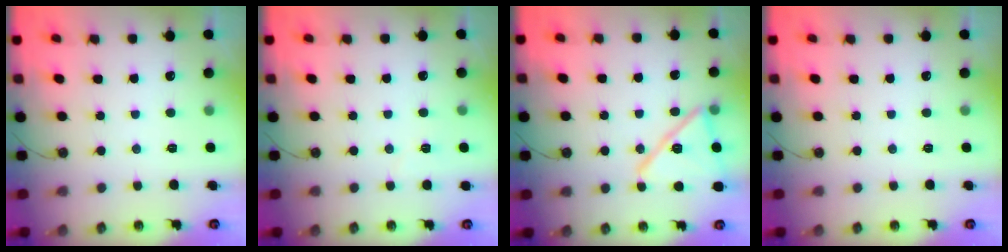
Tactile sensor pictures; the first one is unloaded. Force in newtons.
{"total": 3.5, "press": 3.1, "slide": 1.8}
{"total": 15.8, "press": 15.8, "slide": 0.5}
{"total": 0.0}